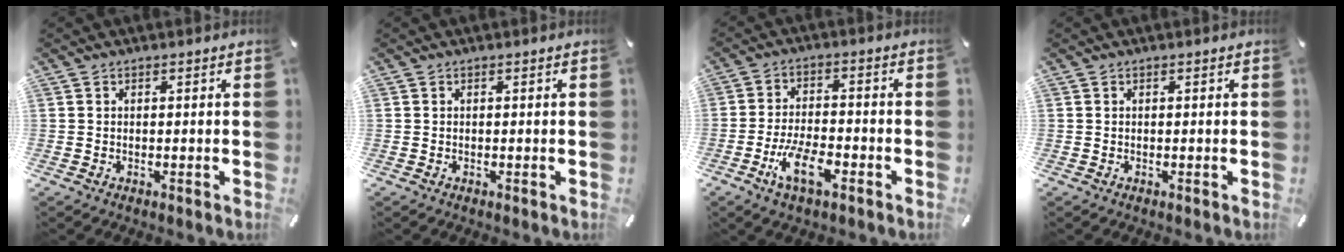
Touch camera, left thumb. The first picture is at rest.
{"total": 0.0}
{"total": 9.4, "force": [-4.7, 4.1, 7.1], "torque": [-0.146, 0.012, -0.085]}
{"total": 0.0}